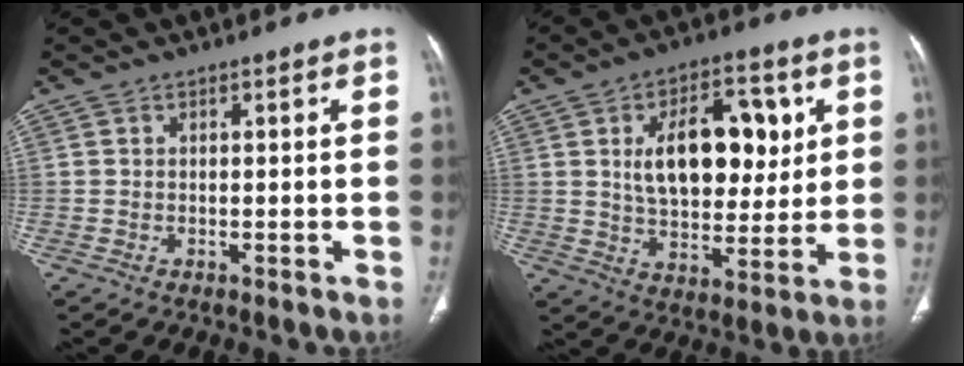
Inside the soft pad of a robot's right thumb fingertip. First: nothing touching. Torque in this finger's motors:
{"motor_torque": [0.04, 0.42, 1.33, 0.23, 0.24]}